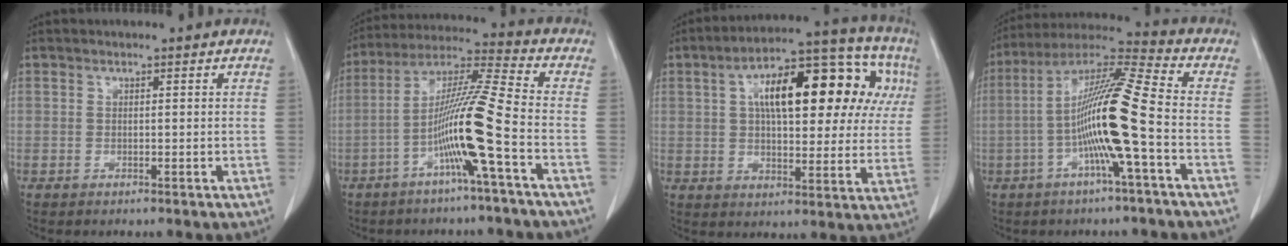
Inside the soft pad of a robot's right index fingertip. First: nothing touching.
{"total": 12.3, "force": [-4.4, -1.6, 11.4], "torque": [-0.215, 0.008, -0.088]}
{"total": 20.4, "force": [6.1, 7.9, 17.8], "torque": [-0.254, 0.056, 0.085]}
{"total": 14.1, "force": [-3.0, -0.6, 13.7], "torque": [-0.256, 0.012, -0.067]}